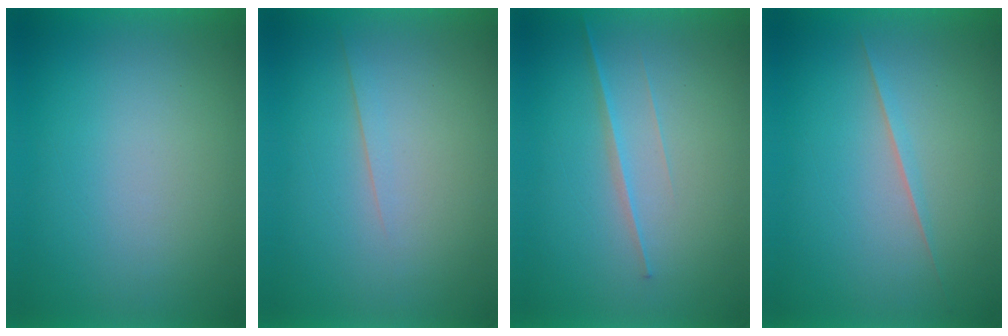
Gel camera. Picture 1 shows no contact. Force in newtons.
{"total": 1.6}
{"total": 1.4}
{"total": 1.7}